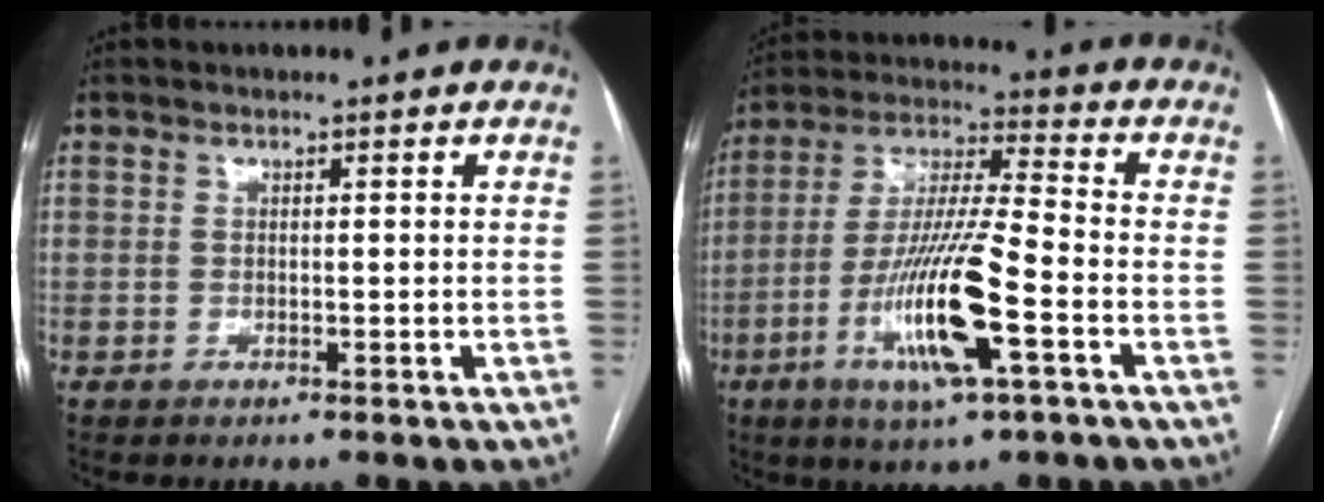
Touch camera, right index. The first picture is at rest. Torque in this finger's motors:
{"motor_torque": [2.14, 0.00, 1.05, 0.21]}